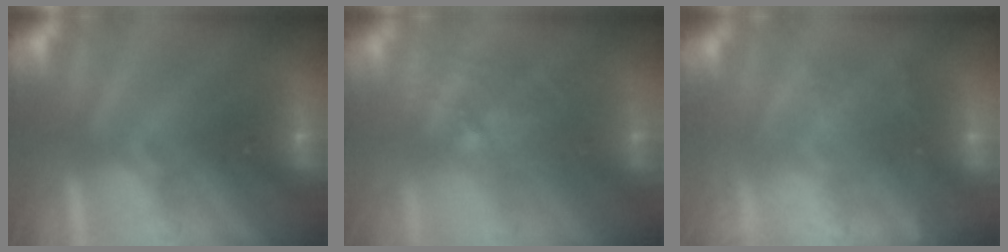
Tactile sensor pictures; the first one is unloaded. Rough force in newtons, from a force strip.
{"total": 2.8}
{"total": 6.6}